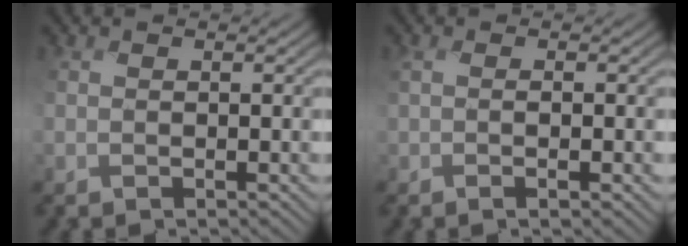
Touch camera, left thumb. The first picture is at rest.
{"total": 2.3, "force": [-0.3, 0.4, 2.3], "torque": [-0.047, -0.002, -0.007]}